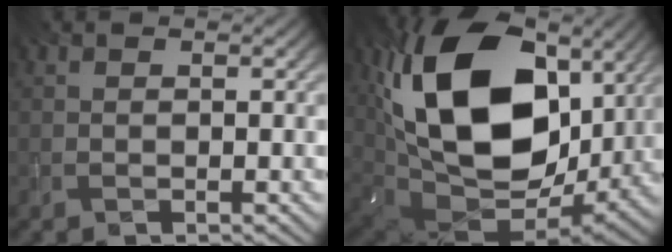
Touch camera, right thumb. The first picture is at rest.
{"total": 22.0, "force": [5.7, 14.5, 15.5], "torque": [-0.348, -0.007, 0.118]}